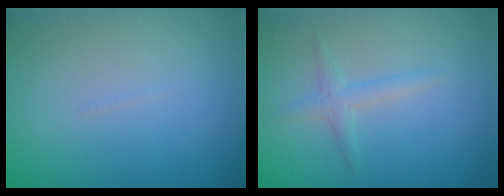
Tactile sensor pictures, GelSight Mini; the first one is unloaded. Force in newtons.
{"total": 1.5, "press": 1.5, "slide": 0.0}